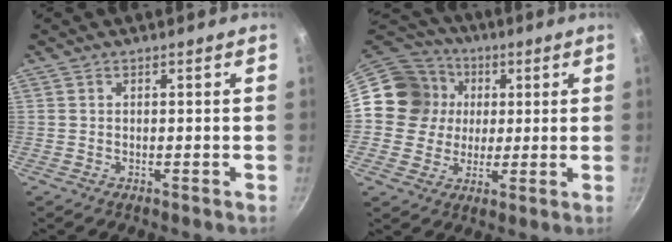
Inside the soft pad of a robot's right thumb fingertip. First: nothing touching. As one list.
[{"total": 14.2, "force": [2.0, 13.4, 4.4], "torque": [-0.057, 0.018, 0.022]}]